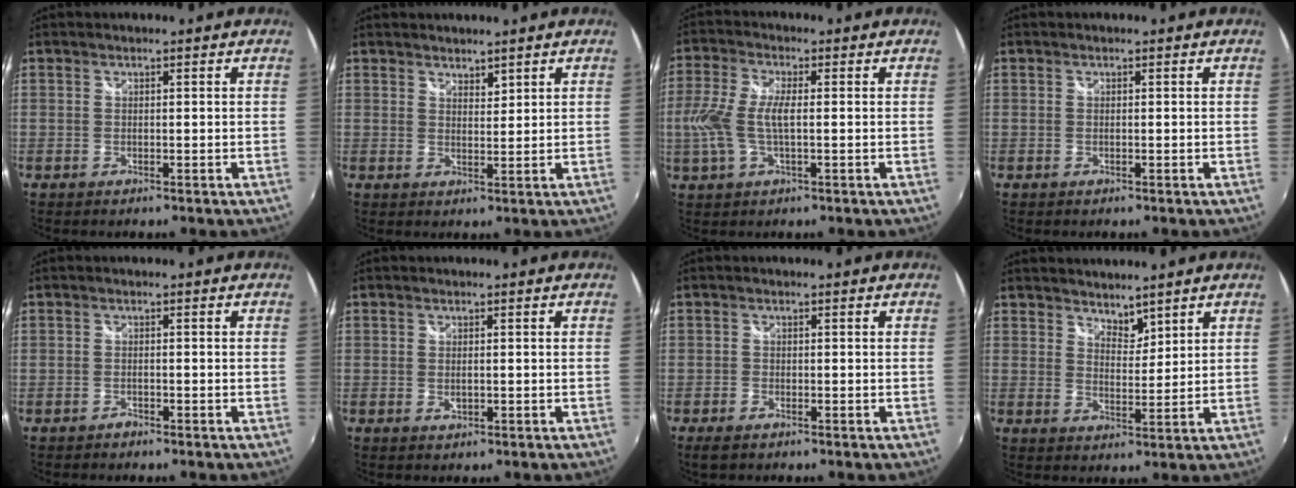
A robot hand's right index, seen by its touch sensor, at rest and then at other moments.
{"total": 2.1, "force": [2.0, 0.7, 0.4], "torque": [-0.003, 0.000, 0.034]}
{"total": 8.8, "force": [-0.6, 3.0, 8.2], "torque": [-0.179, 0.000, -0.011]}
{"total": 0.0}
{"total": 1.0, "force": [-0.9, 0.3, 0.3], "torque": [-0.005, 0.000, -0.018]}
{"total": 1.6, "force": [-0.3, 0.9, 1.2], "torque": [-0.023, -0.002, -0.003]}
{"total": 2.6, "force": [-1.9, 1.1, 1.5], "torque": [-0.034, -0.008, -0.035]}
{"total": 3.6, "force": [3.3, 1.4, 0.8], "torque": [-0.006, 0.000, 0.058]}